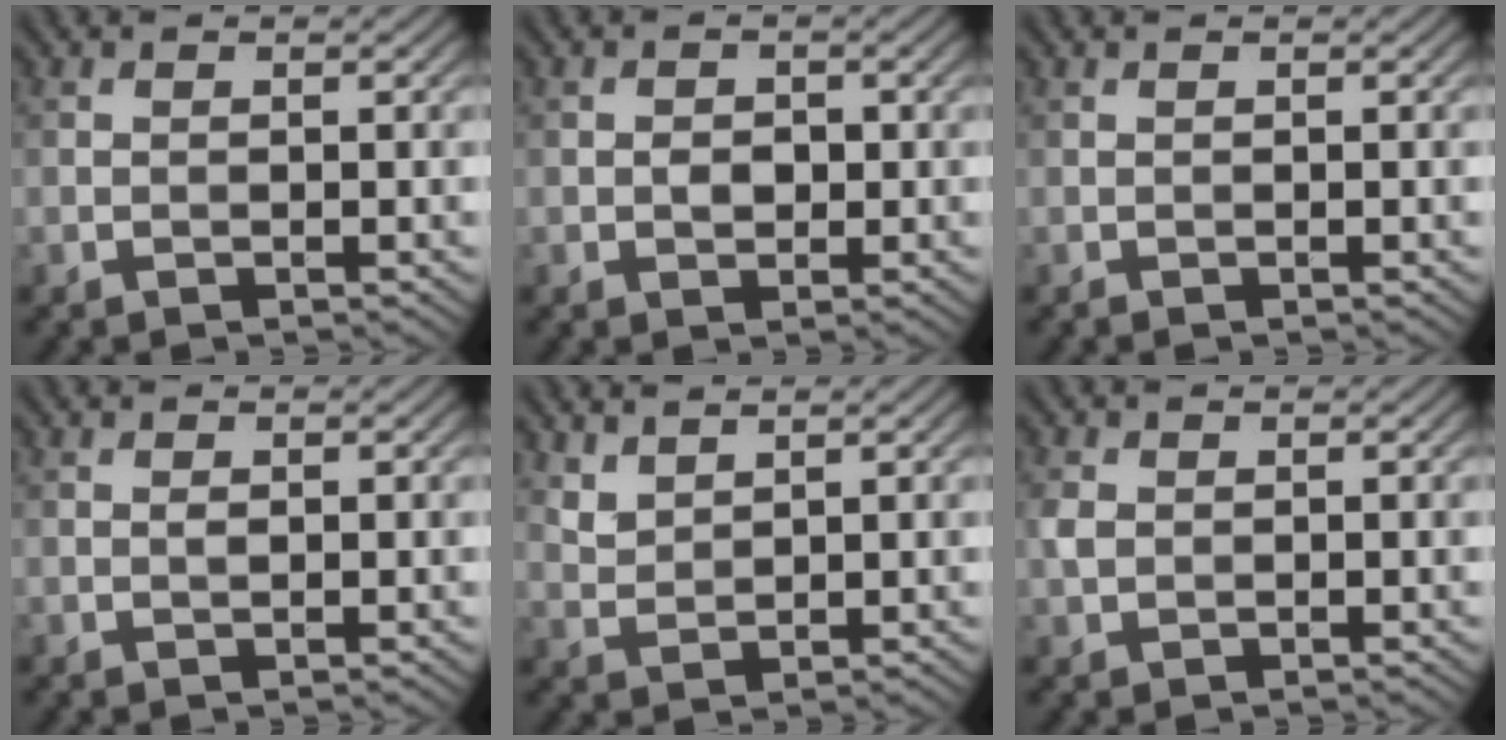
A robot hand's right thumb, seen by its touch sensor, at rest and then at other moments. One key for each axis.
{"total": 1.8, "fx": -0.2, "fy": 1.4, "fz": 1.1, "tx": -0.023, "ty": -0.006, "tz": -0.006}
{"total": 0.0}
{"total": 0.6, "fx": 0.1, "fy": 0.3, "fz": 0.5, "tx": -0.011, "ty": -0.001, "tz": 0.002}
{"total": 2.8, "fx": 2.3, "fy": 1.0, "fz": 1.1, "tx": -0.033, "ty": -0.003, "tz": 0.056}
{"total": 1.6, "fx": 0.2, "fy": 1.2, "fz": 1.0, "tx": -0.029, "ty": 0.002, "tz": 0.005}